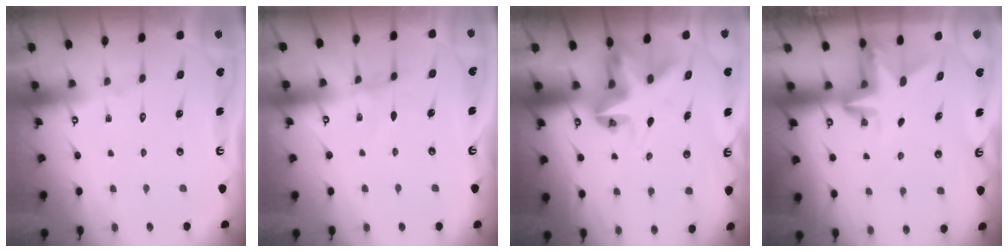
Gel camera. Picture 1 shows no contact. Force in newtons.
{"total": 2.9, "press": 2.9, "slide": 0.4}
{"total": 7.5, "press": 7.5, "slide": 0.4}
{"total": 3.0, "press": 3.0, "slide": 0.2}